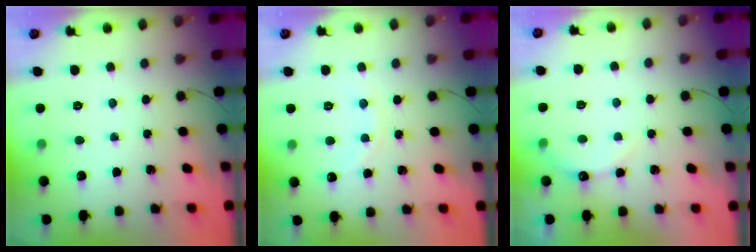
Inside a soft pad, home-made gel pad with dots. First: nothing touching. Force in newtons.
{"total": 4.5, "press": 4.3, "slide": 1.3}
{"total": 6.0, "press": 5.9, "slide": 1.1}